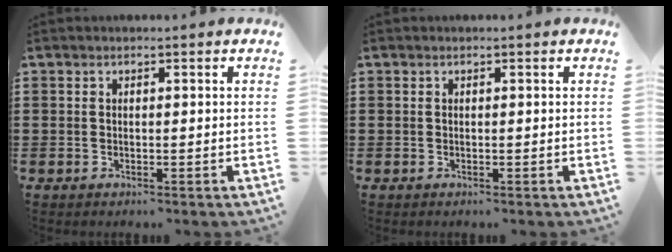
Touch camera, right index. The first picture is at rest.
{"total": 0.0}